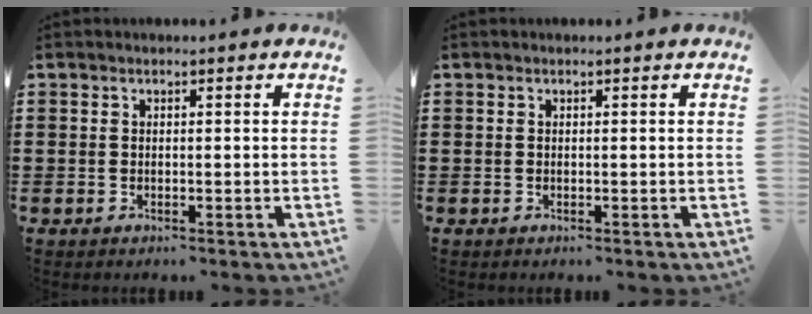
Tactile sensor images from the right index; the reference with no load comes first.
{"total": 0.0}